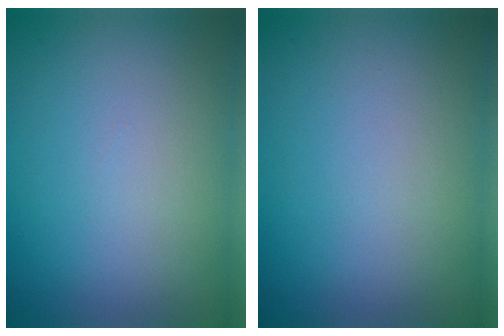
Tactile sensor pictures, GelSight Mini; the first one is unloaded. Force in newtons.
{"total": 0.0}